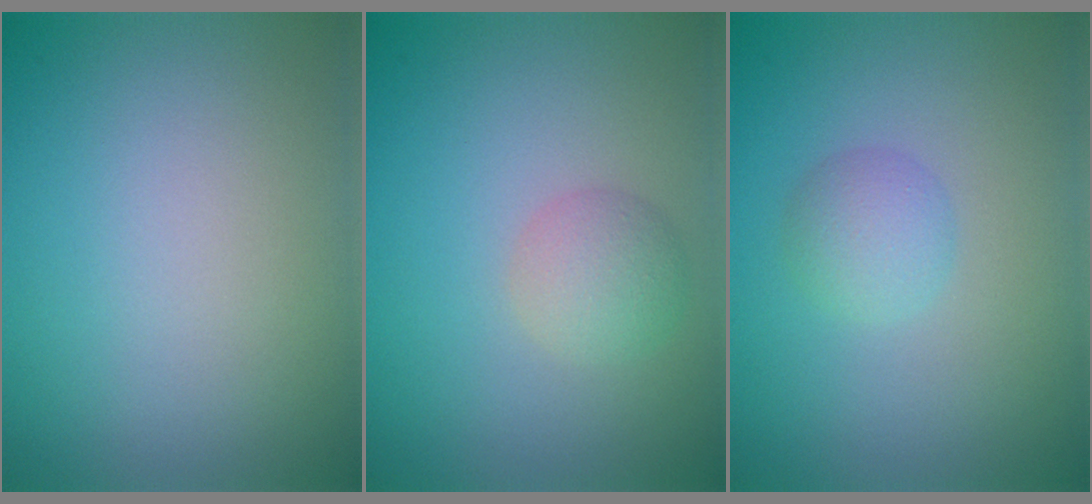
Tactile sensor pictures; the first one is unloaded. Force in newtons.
{"total": 2.2, "press": 2.2, "slide": 0.1}
{"total": 2.0, "press": 2.0, "slide": 0.0}